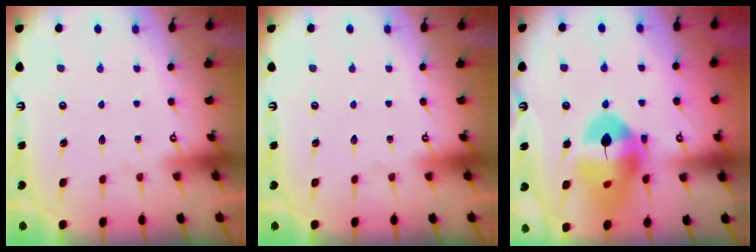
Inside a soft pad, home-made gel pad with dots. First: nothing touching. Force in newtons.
{"total": 0.0}
{"total": 16.2, "press": 16.1, "slide": 1.8}